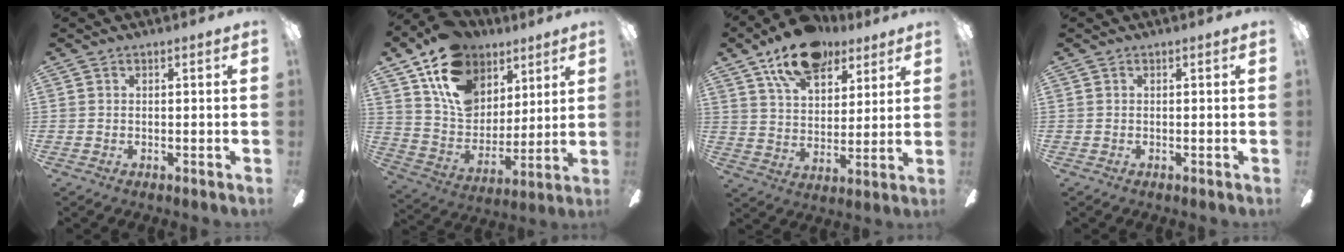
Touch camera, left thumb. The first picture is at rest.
{"total": 18.8, "force": [11.1, 12.8, 8.2], "torque": [-0.148, -0.052, 0.209]}
{"total": 14.9, "force": [10.3, 7.6, 7.5], "torque": [-0.121, -0.045, 0.185]}
{"total": 0.0}